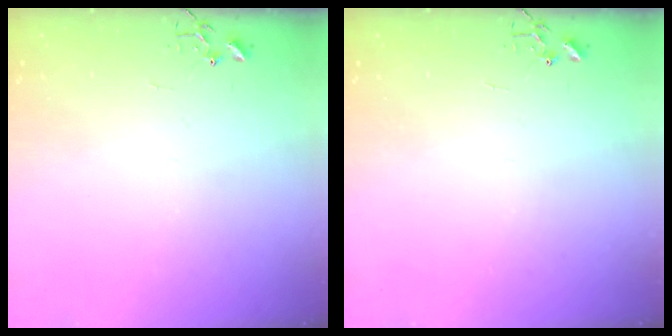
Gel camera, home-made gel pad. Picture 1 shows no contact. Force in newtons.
{"total": 0.0}